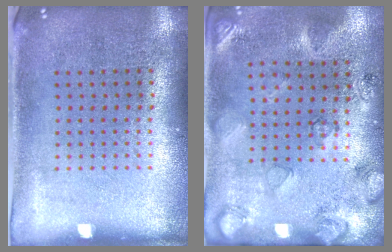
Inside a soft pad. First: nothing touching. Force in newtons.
{"total": 2.6, "press": 1.8, "slide": 1.9}